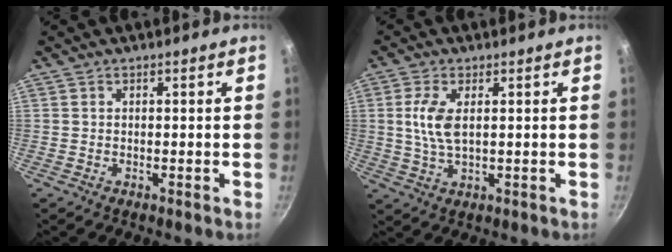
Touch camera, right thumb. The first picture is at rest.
{"total": 6.2, "force": [1.0, 2.7, 5.4], "torque": [-0.114, -0.001, 0.022]}